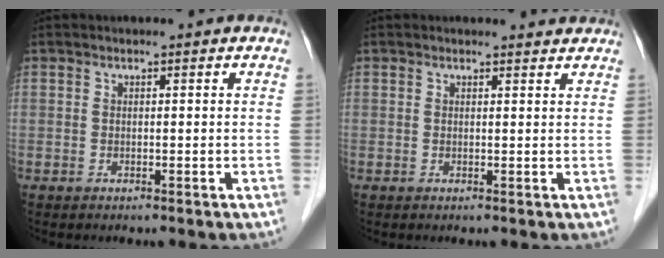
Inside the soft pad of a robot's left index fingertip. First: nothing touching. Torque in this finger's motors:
{"motor_torque": [0.41, -0.45, 0.06, -0.01]}